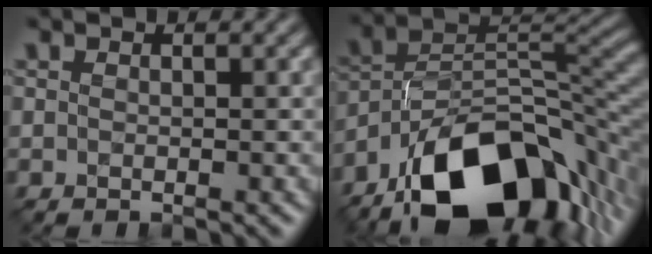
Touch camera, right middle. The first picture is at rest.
{"total": 16.0, "force": [-9.8, 7.5, 10.2], "torque": [-0.169, 0.010, -0.178]}